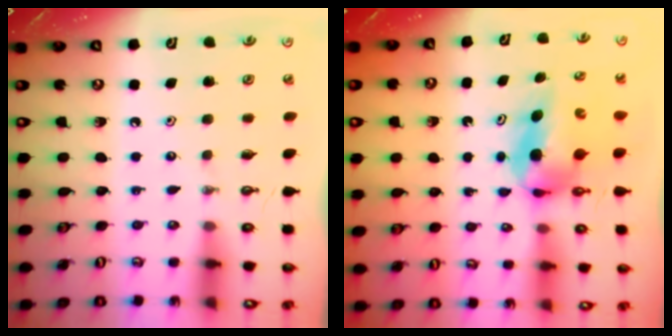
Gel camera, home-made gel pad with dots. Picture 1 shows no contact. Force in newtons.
{"total": 5.4, "press": 5.2, "slide": 1.5}